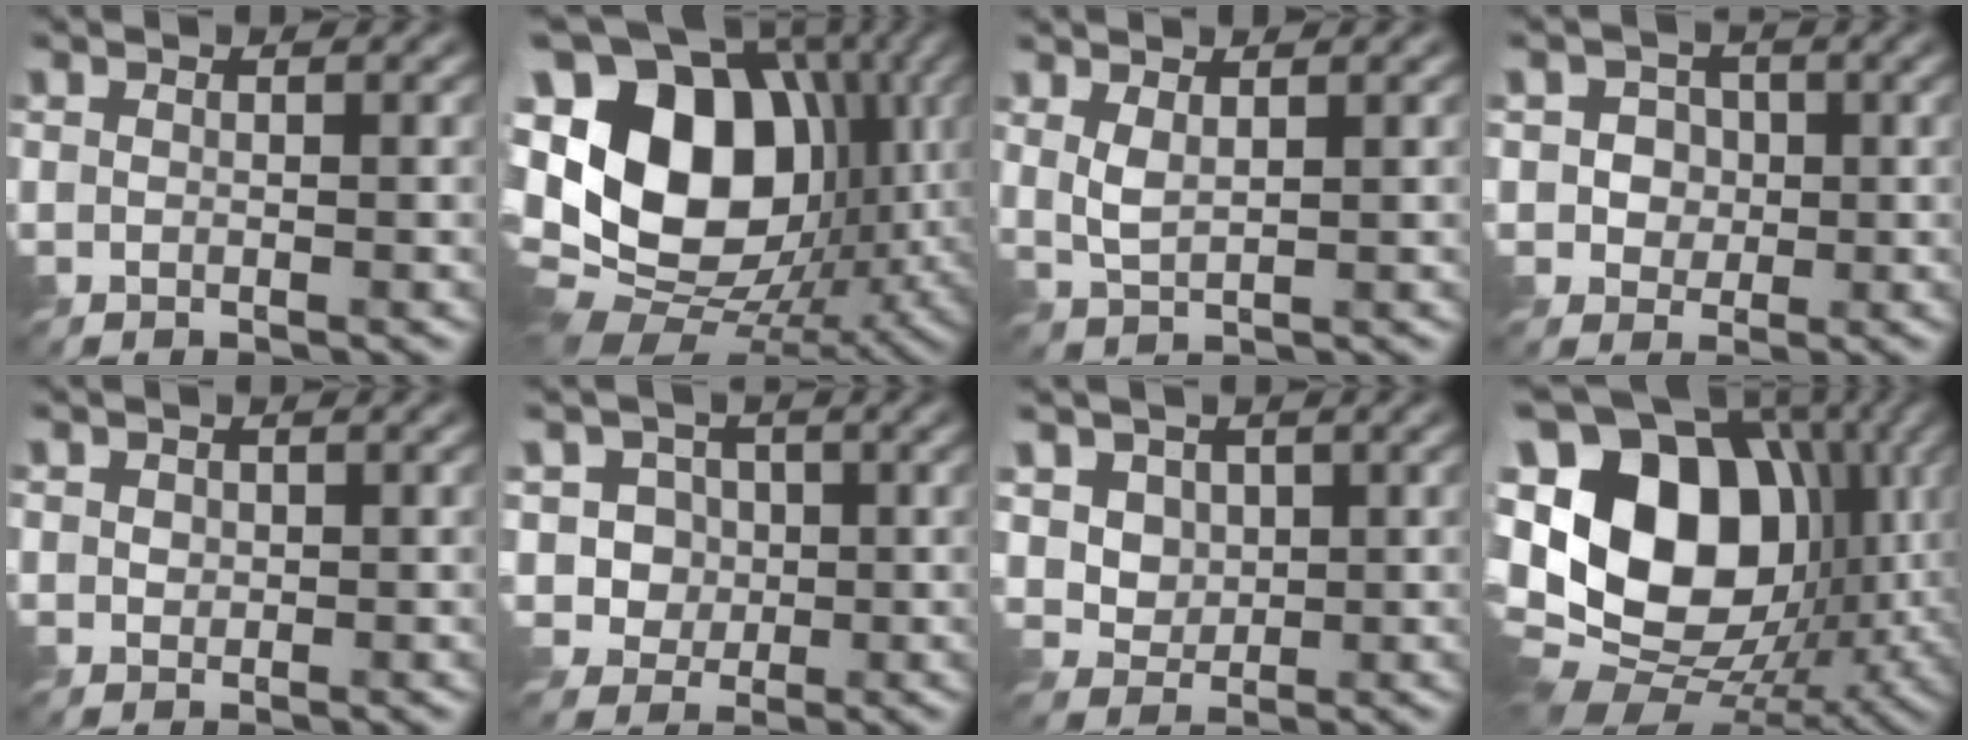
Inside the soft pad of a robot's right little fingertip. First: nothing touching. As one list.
[{"total": 18.8, "force": [1.0, 13.3, 13.3], "torque": [-0.247, 0.011, 0.032]}, {"total": 1.7, "force": [0.8, 0.5, 1.5], "torque": [-0.043, -0.003, 0.018]}, {"total": 3.8, "force": [0.8, 3.5, 1.4], "torque": [-0.020, 0.007, 0.011]}, {"total": 0.7, "force": [0.3, 0.7, 0.2], "torque": [-0.007, -0.002, 0.006]}, {"total": 4.1, "force": [0.8, 3.7, 1.5], "torque": [-0.033, 0.001, 0.012]}, {"total": 3.9, "force": [1.5, 3.1, 1.7], "torque": [-0.056, -0.006, 0.039]}, {"total": 19.4, "force": [0.8, 13.8, 13.6], "torque": [-0.253, 0.009, 0.033]}]